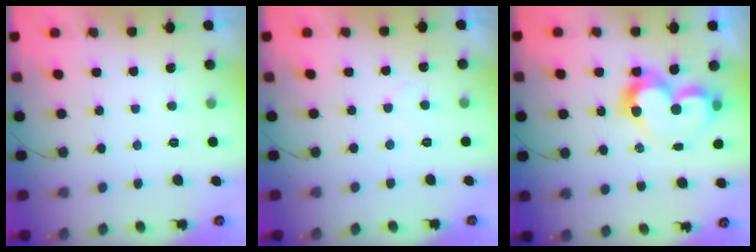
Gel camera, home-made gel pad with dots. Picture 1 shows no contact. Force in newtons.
{"total": 4.8, "press": 4.8, "slide": 0.2}
{"total": 11.4, "press": 10.9, "slide": 3.2}